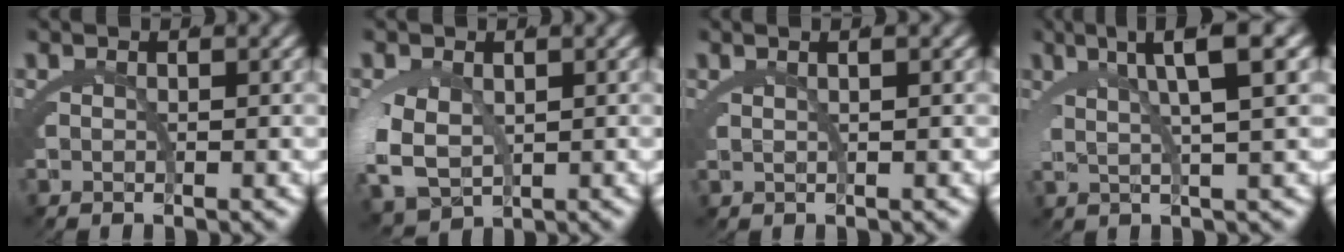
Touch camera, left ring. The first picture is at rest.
{"total": 5.1, "force": [-0.3, 4.0, 3.2], "torque": [-0.092, -0.032, 0.016]}
{"total": 1.6, "force": [1.0, -0.4, 1.3], "torque": [-0.008, 0.010, 0.018]}
{"total": 6.8, "force": [3.9, 0.9, 5.6], "torque": [-0.084, 0.017, 0.059]}